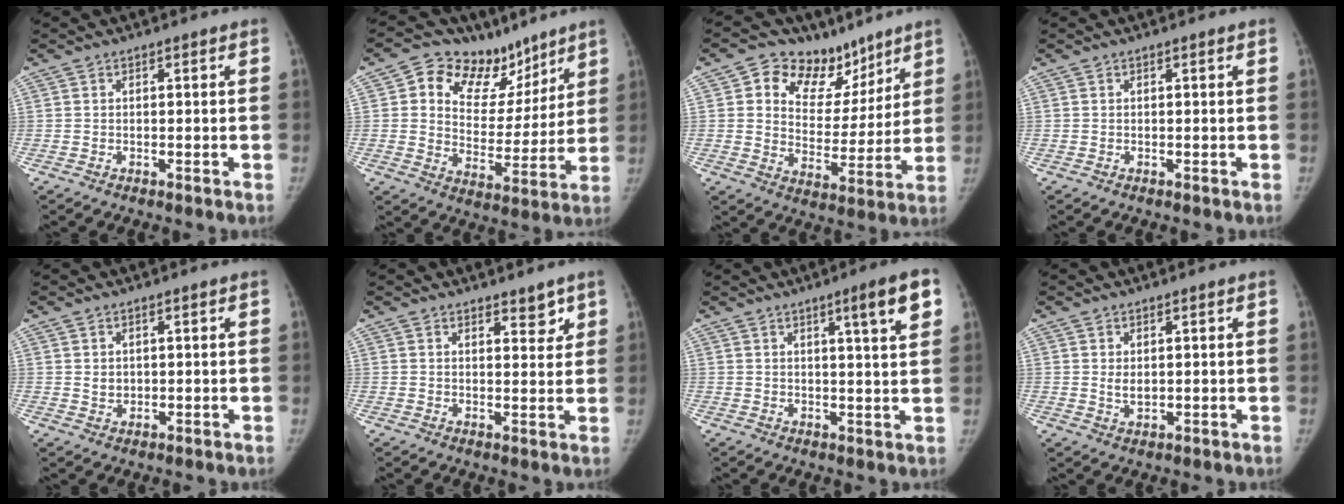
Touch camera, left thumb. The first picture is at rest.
{"total": 17.5, "force": [10.8, 11.4, 7.8], "torque": [-0.052, -0.039, 0.173]}
{"total": 15.5, "force": [9.7, 10.5, 6.0], "torque": [-0.025, -0.039, 0.157]}
{"total": 0.0}
{"total": 1.7, "force": [0.6, 1.4, 0.7], "torque": [-0.004, -0.006, 0.016]}
{"total": 3.6, "force": [2.7, 1.7, 1.8], "torque": [0.003, -0.018, 0.038]}
{"total": 7.7, "force": [3.8, 0.6, 6.7], "torque": [-0.089, -0.015, 0.052]}
{"total": 2.2, "force": [0.6, 1.3, 1.6], "torque": [-0.020, -0.008, 0.014]}